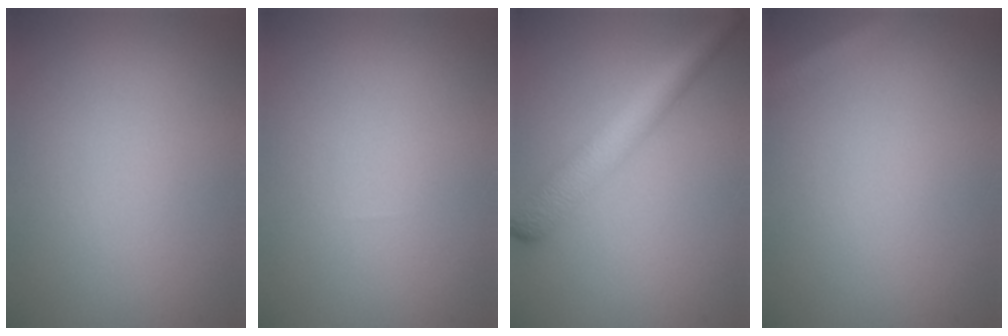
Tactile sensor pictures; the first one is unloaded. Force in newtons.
{"total": 0.0}
{"total": 4.4, "press": 4.4, "slide": 0.2}
{"total": 2.1, "press": 2.1, "slide": 0.1}